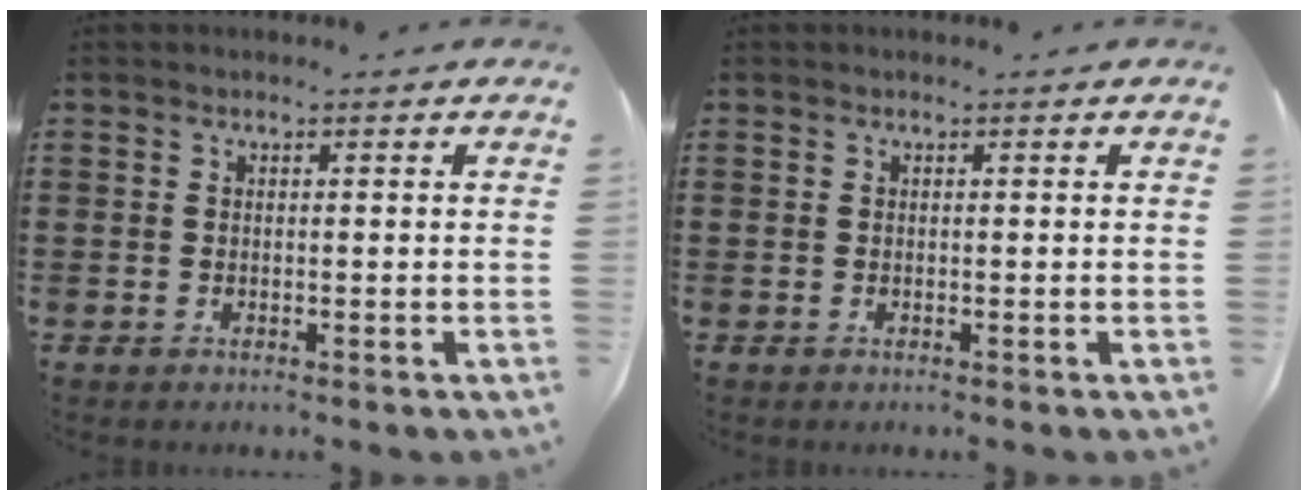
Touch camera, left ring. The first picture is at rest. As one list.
[{"total": 0.0}]